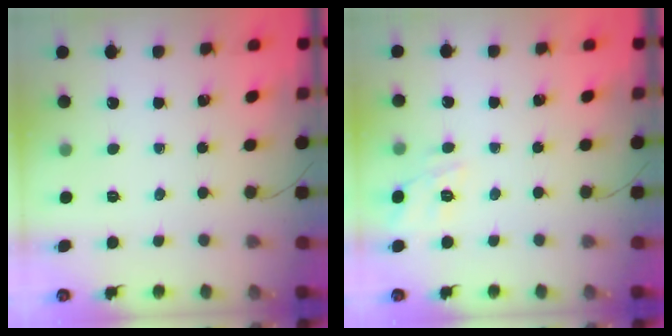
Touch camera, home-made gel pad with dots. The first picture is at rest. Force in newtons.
{"total": 11.4, "press": 11.4, "slide": 1.0}